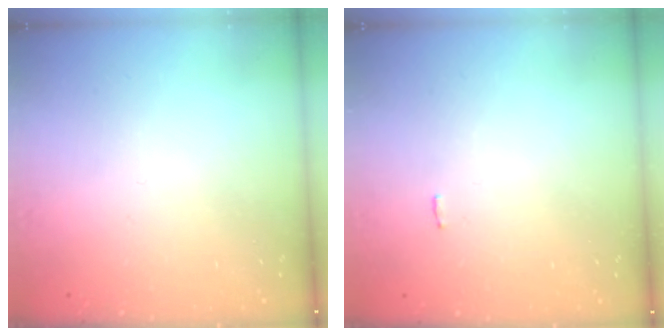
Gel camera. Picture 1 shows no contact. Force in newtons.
{"total": 2.3, "press": 2.3, "slide": 0.1}